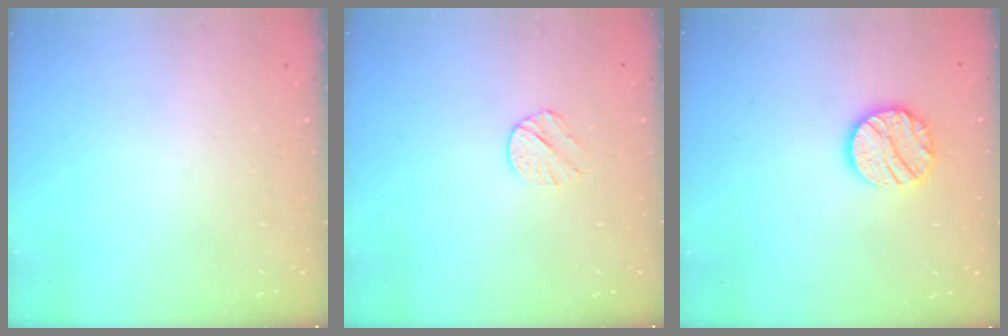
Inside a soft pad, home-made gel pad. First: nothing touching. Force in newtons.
{"total": 5.9, "press": 5.9, "slide": 1.0}
{"total": 12.6, "press": 12.6, "slide": 1.1}